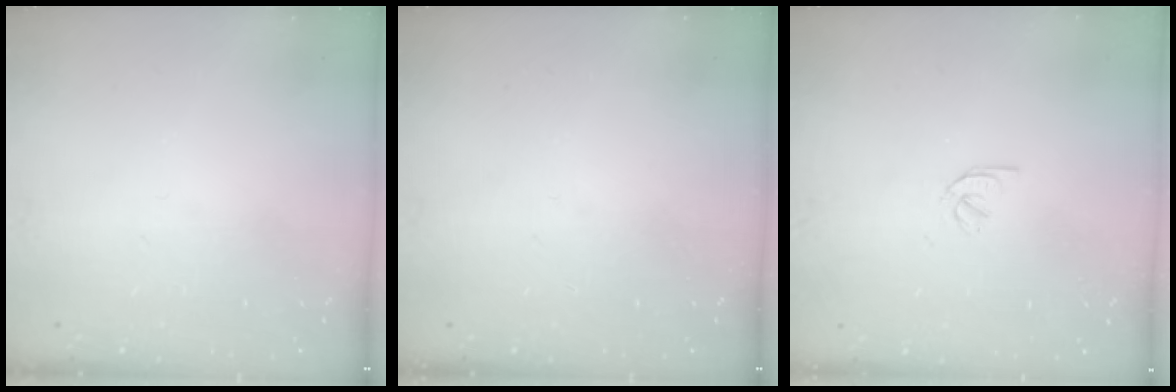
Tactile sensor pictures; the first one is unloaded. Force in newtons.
{"total": 0.0}
{"total": 1.6, "press": 1.6, "slide": 0.3}